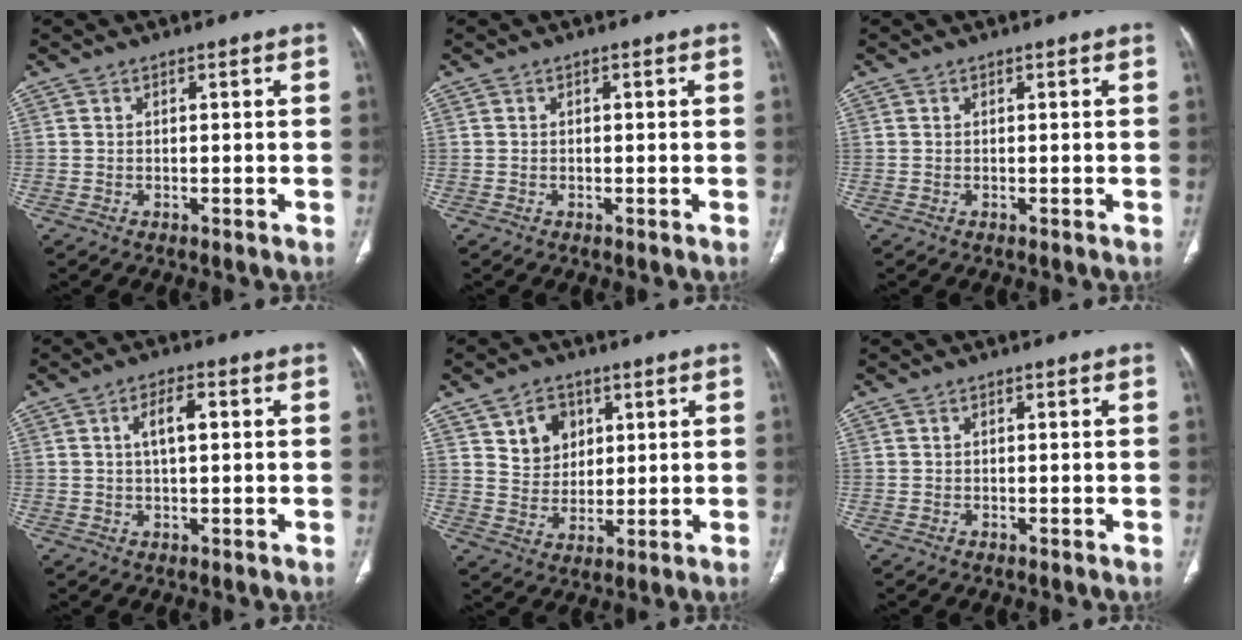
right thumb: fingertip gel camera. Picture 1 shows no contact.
{"total": 0.0}
{"total": 0.0}
{"total": 4.7, "force": [1.0, 2.0, 4.2], "torque": [-0.071, 0.008, 0.015]}
{"total": 7.6, "force": [3.3, 6.0, 3.3], "torque": [-0.026, -0.019, 0.063]}
{"total": 0.0}